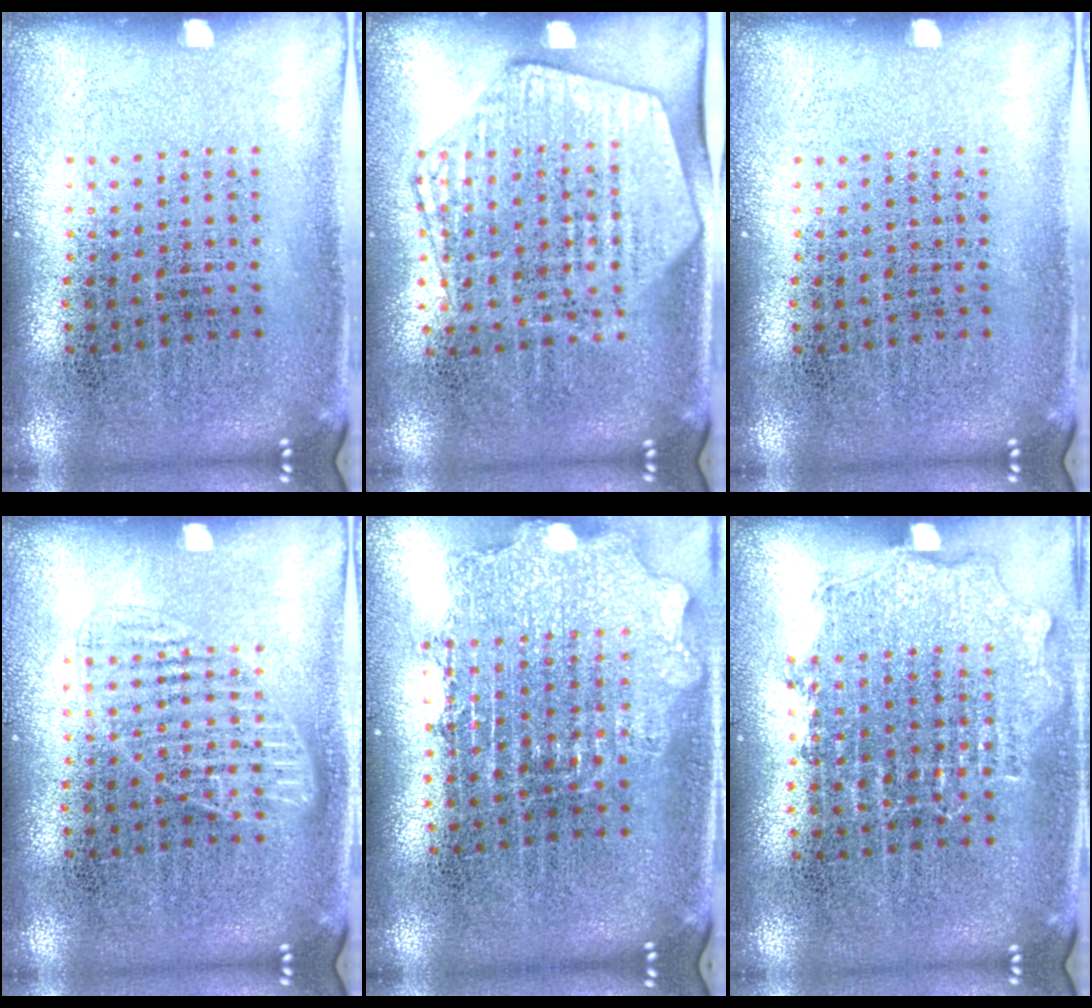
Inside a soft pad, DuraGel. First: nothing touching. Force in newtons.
{"total": 2.1, "press": 1.9, "slide": 0.8}
{"total": 0.0}
{"total": 1.6, "press": 1.6, "slide": 0.3}
{"total": 1.9, "press": 1.5, "slide": 1.1}
{"total": 0.8, "press": 0.8, "slide": 0.3}